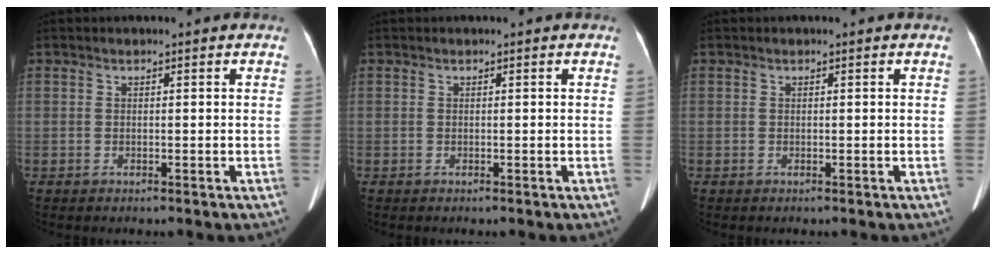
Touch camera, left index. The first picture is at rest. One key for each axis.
{"total": 0.0}
{"total": 0.0}